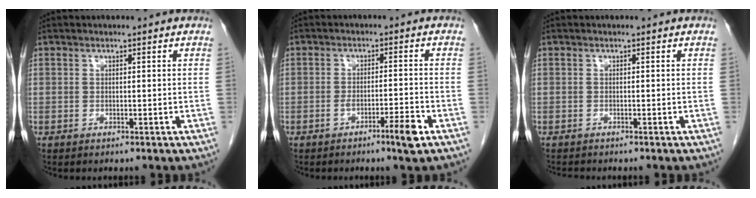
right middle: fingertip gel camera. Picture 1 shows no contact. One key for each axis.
{"total": 4.2, "fx": -2.6, "fy": -0.1, "fz": 3.3, "tx": -0.053, "ty": -0.001, "tz": -0.044}
{"total": 1.2, "fx": -1.2, "fy": 0.2, "fz": 0.3, "tx": -0.013, "ty": -0.006, "tz": -0.017}